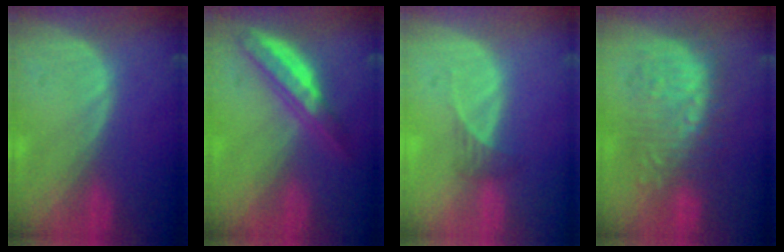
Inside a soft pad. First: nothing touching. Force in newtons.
{"total": 5.8, "press": 5.5, "slide": 1.9}
{"total": 1.8, "press": 1.6, "slide": 0.8}
{"total": 8.8, "press": 8.8, "slide": 0.2}